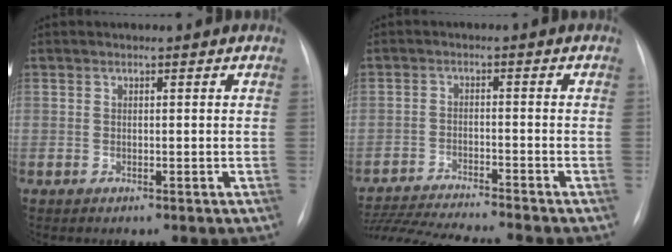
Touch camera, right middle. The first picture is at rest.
{"total": 13.6, "force": [-12.5, -1.1, 5.2], "torque": [-0.084, -0.018, -0.203]}